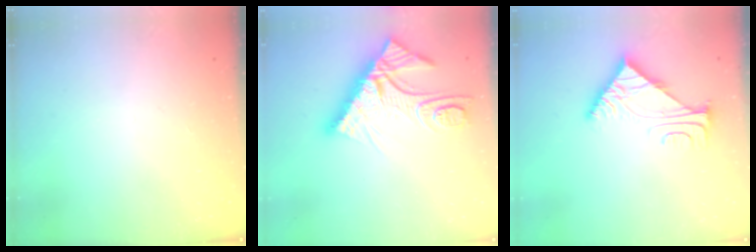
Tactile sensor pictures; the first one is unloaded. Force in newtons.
{"total": 16.4, "press": 16.3, "slide": 1.4}
{"total": 5.6, "press": 5.5, "slide": 0.8}